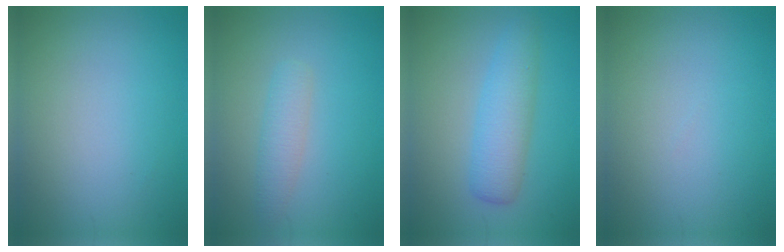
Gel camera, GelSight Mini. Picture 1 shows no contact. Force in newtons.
{"total": 2.2, "press": 2.2, "slide": 0.1}
{"total": 3.9, "press": 3.9, "slide": 0.1}
{"total": 0.0}